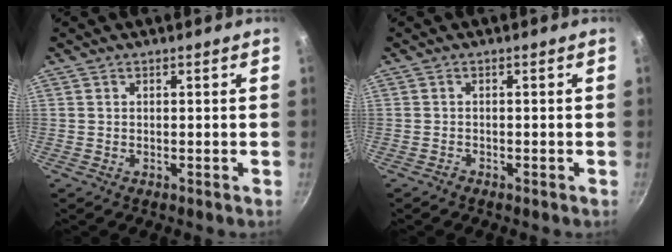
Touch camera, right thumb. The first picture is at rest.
{"total": 0.6, "force": [-0.5, 0.1, 0.1], "torque": [-0.011, 0.007, -0.010]}